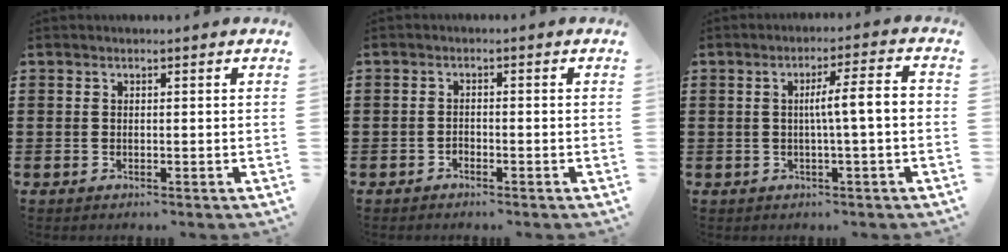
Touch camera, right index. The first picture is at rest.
{"total": 1.1, "force": [-1.1, 0.2, 0.2], "torque": [-0.008, -0.002, -0.021]}
{"total": 5.3, "force": [-0.2, 0.2, 5.3], "torque": [-0.098, 0.002, -0.010]}